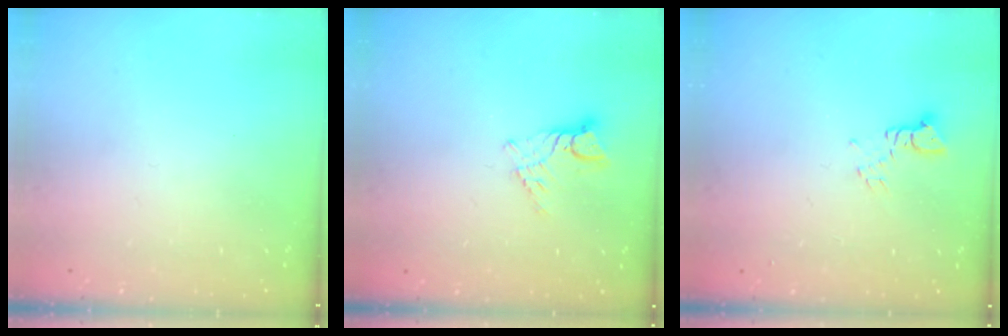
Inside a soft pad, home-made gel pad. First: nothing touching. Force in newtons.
{"total": 5.5, "press": 5.5, "slide": 0.3}
{"total": 2.2, "press": 2.2, "slide": 0.3}